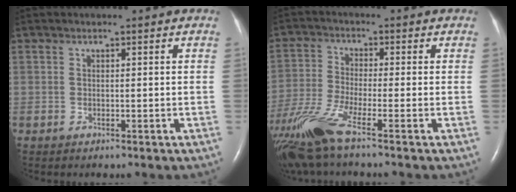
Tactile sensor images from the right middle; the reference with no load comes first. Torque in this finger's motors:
{"motor_torque": [1.11, -1.02, 0.17, 0.13]}